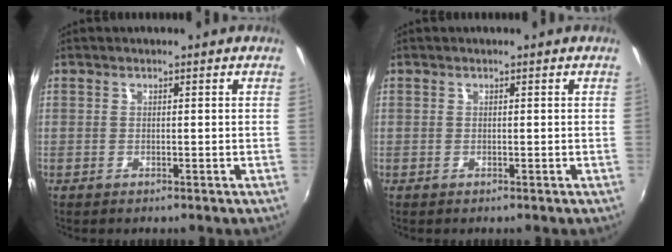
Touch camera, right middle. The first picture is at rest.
{"total": 0.0}